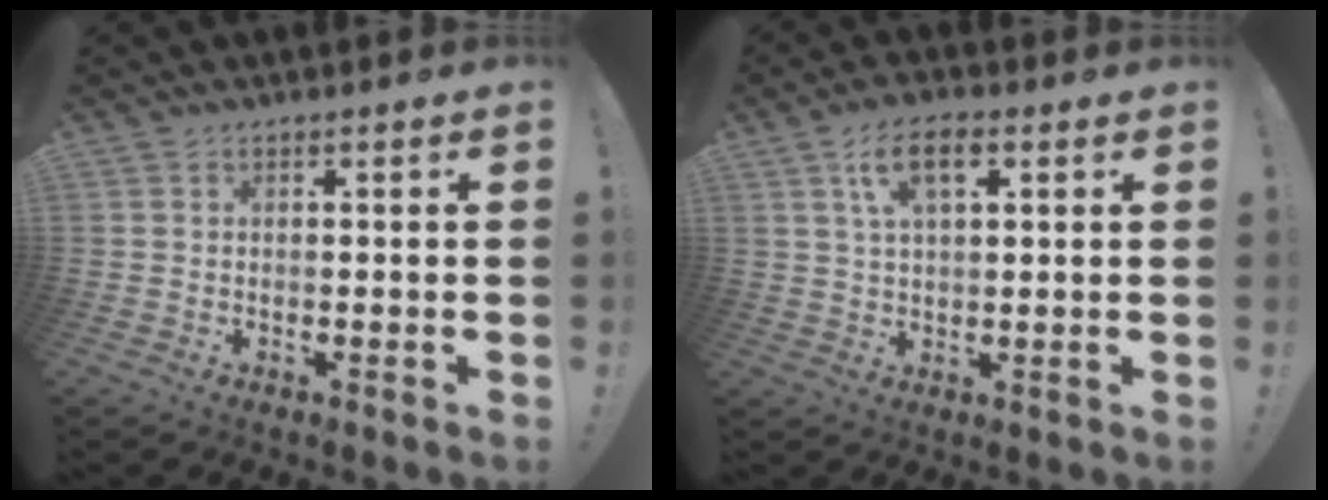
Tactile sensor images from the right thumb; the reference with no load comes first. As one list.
[{"total": 8.4, "force": [3.3, 3.9, 6.7], "torque": [-0.112, 0.003, 0.058]}]